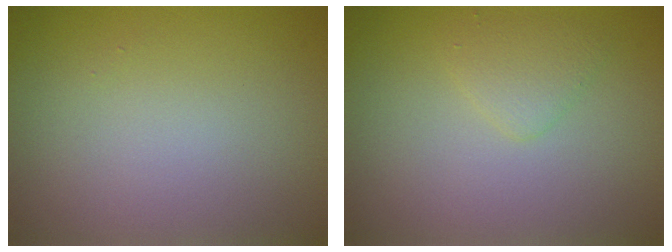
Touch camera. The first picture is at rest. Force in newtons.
{"total": 1.7, "press": 1.7, "slide": 0.2}